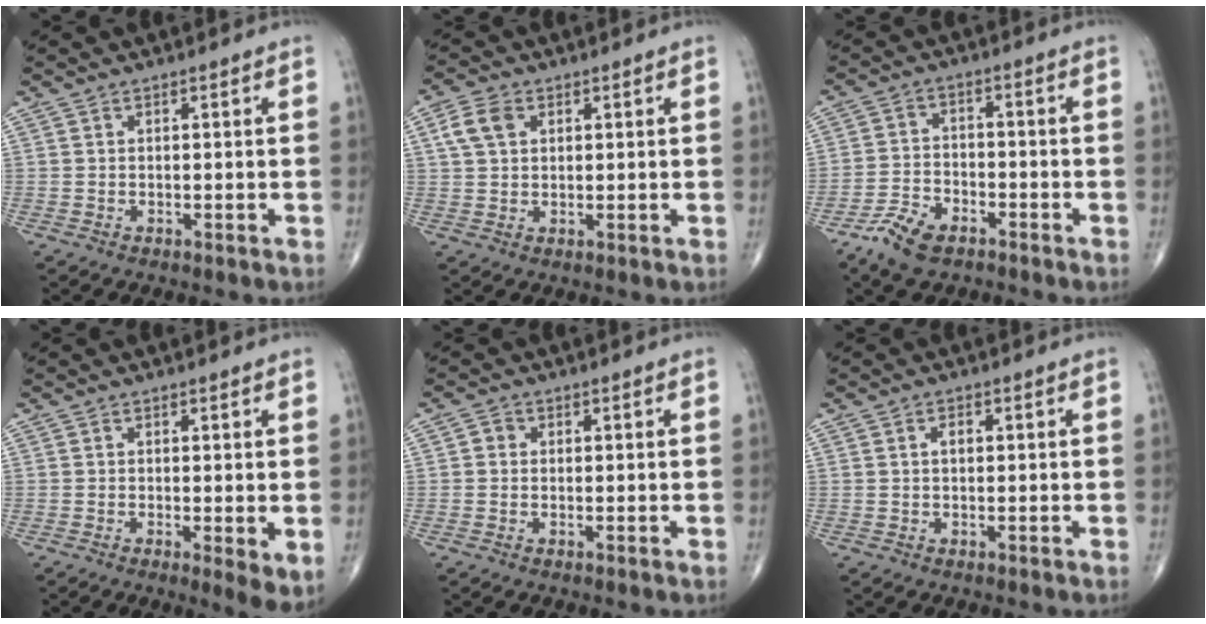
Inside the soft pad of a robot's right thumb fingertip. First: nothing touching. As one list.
[{"total": 5.3, "force": [1.9, 3.7, 3.3], "torque": [-0.062, 0.007, 0.035]}, {"total": 7.3, "force": [-5.0, 3.6, 4.0], "torque": [-0.077, 0.017, -0.097]}, {"total": 4.4, "force": [-0.5, 1.0, 4.2], "torque": [-0.070, -0.016, -0.012]}, {"total": 1.5, "force": [0.0, 1.4, 0.6], "torque": [-0.003, 0.003, -0.003]}, {"total": 1.7, "force": [0.3, 1.0, 1.3], "torque": [-0.022, 0.005, 0.003]}]